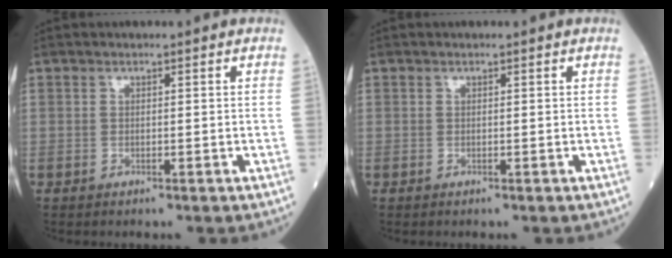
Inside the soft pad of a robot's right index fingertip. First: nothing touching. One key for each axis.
{"total": 0.0}